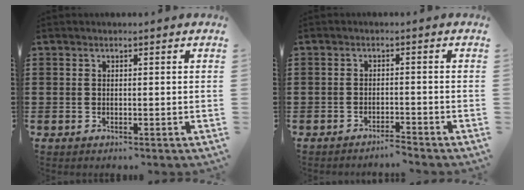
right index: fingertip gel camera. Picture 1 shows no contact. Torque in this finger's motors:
{"motor_torque": [0.14, -0.13, 0.00, 0.00]}